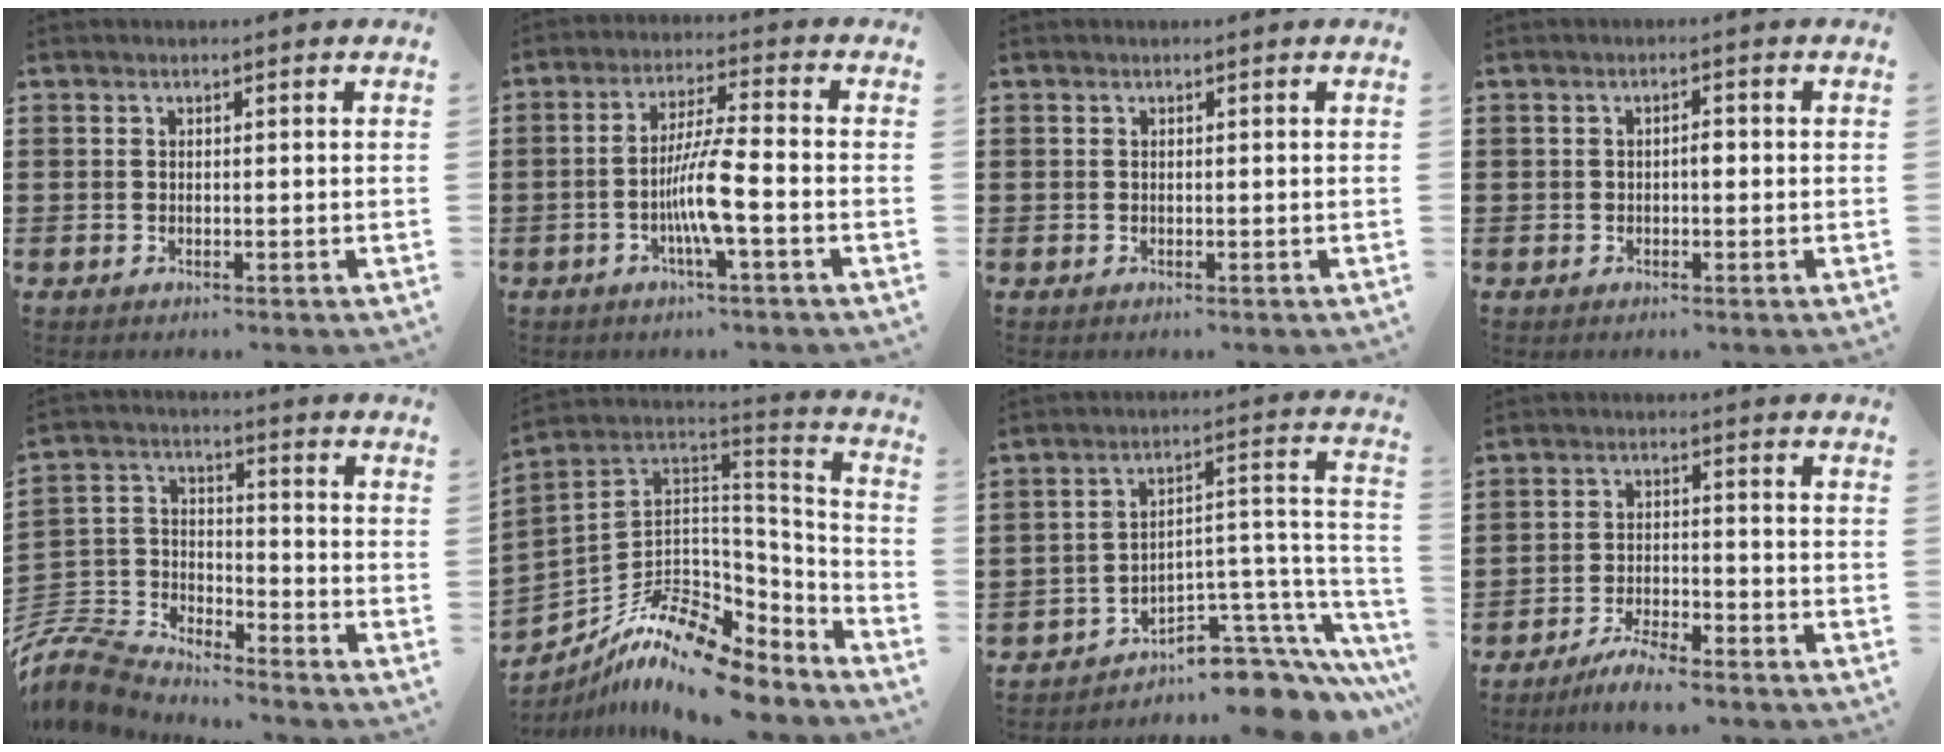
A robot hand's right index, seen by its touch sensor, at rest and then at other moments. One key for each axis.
{"total": 7.6, "fx": -2.4, "fy": 0.5, "fz": 7.2, "tx": -0.144, "ty": -0.011, "tz": -0.050}
{"total": 0.0}
{"total": 1.4, "fx": -0.3, "fy": 0.6, "fz": 1.3, "tx": -0.024, "ty": 0.001, "tz": -0.006}
{"total": 7.2, "fx": -6.9, "fy": 1.7, "fz": 1.2, "tx": -0.063, "ty": -0.006, "tz": -0.149}
{"total": 11.9, "fx": -8.3, "fy": 5.0, "fz": 6.9, "tx": -0.140, "ty": 0.010, "tz": -0.151}
{"total": 7.2, "fx": -5.6, "fy": 3.1, "fz": 3.2, "tx": -0.049, "ty": 0.006, "tz": -0.103}
{"total": 4.5, "fx": -4.3, "fy": 0.2, "fz": 1.6, "tx": -0.035, "ty": 0.001, "tz": -0.085}